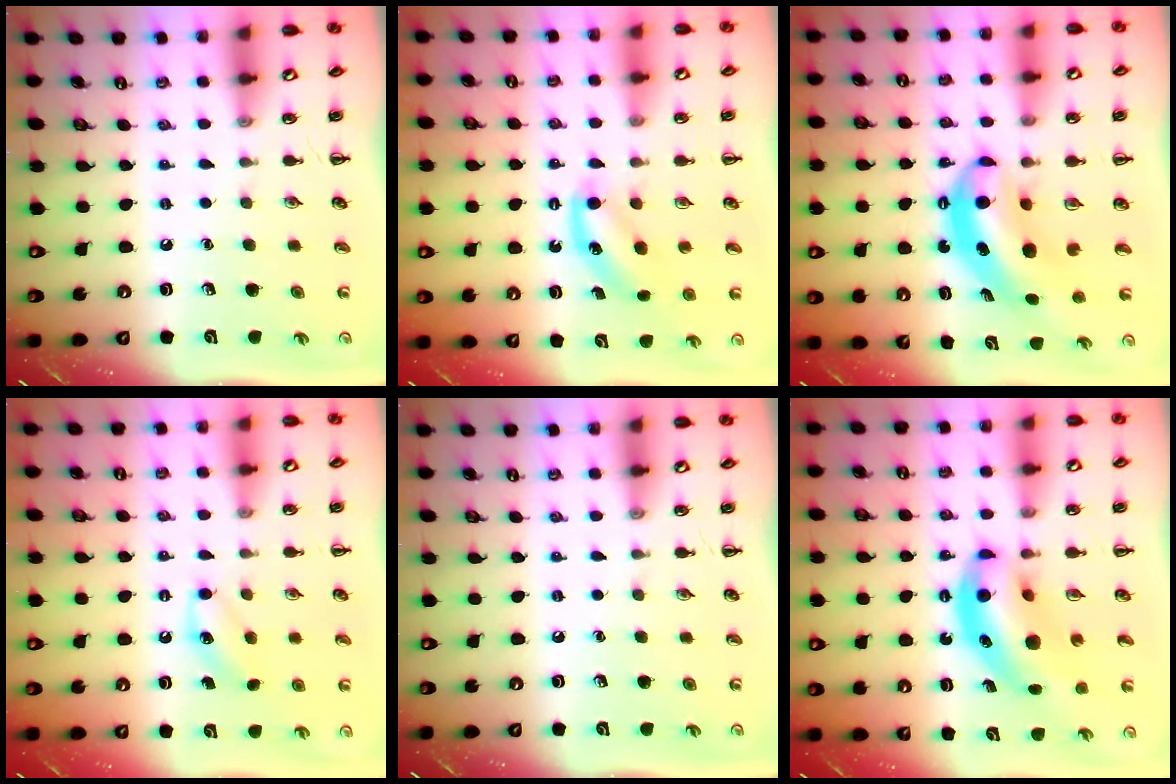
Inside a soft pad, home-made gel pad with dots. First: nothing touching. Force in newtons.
{"total": 5.4, "press": 5.3, "slide": 1.2}
{"total": 7.2, "press": 7.1, "slide": 1.1}
{"total": 6.5, "press": 6.2, "slide": 1.9}
{"total": 0.0}
{"total": 12.4, "press": 12.1, "slide": 2.8}